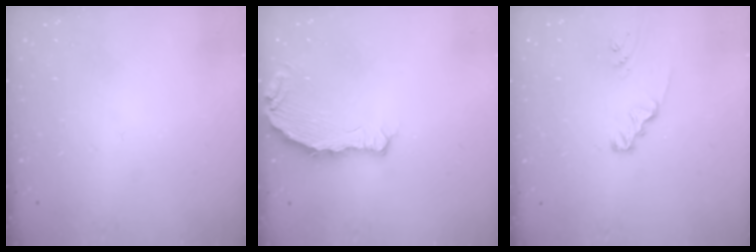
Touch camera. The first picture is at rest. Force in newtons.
{"total": 6.8, "press": 5.1, "slide": 4.4}
{"total": 2.1, "press": 2.1, "slide": 0.2}